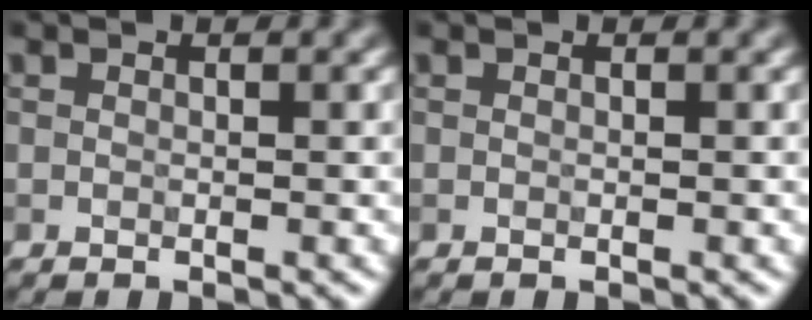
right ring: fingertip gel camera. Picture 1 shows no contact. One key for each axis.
{"total": 0.0}